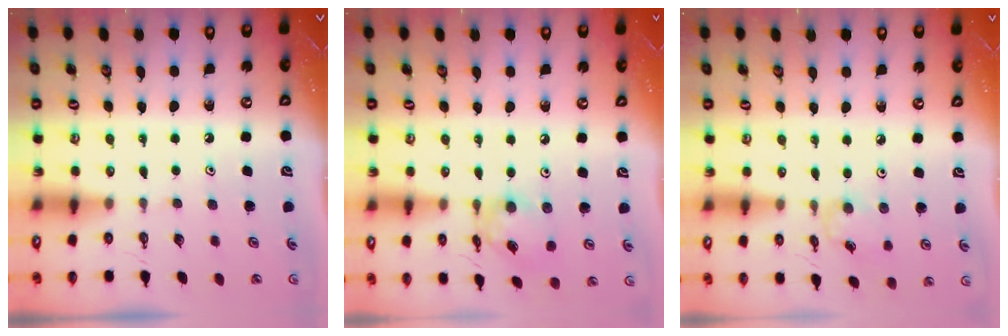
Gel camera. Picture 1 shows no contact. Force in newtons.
{"total": 11.6, "press": 11.6, "slide": 0.9}
{"total": 3.3, "press": 3.2, "slide": 0.3}